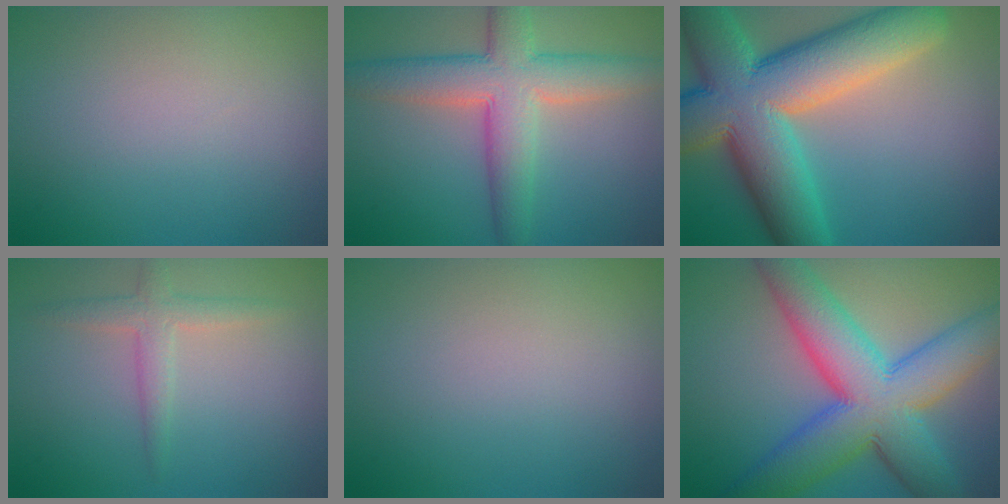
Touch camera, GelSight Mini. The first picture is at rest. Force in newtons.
{"total": 7.3, "press": 7.3, "slide": 0.3}
{"total": 15.1, "press": 15.1, "slide": 0.9}
{"total": 2.4, "press": 2.4, "slide": 0.0}
{"total": 0.0}
{"total": 11.9, "press": 11.9, "slide": 0.3}